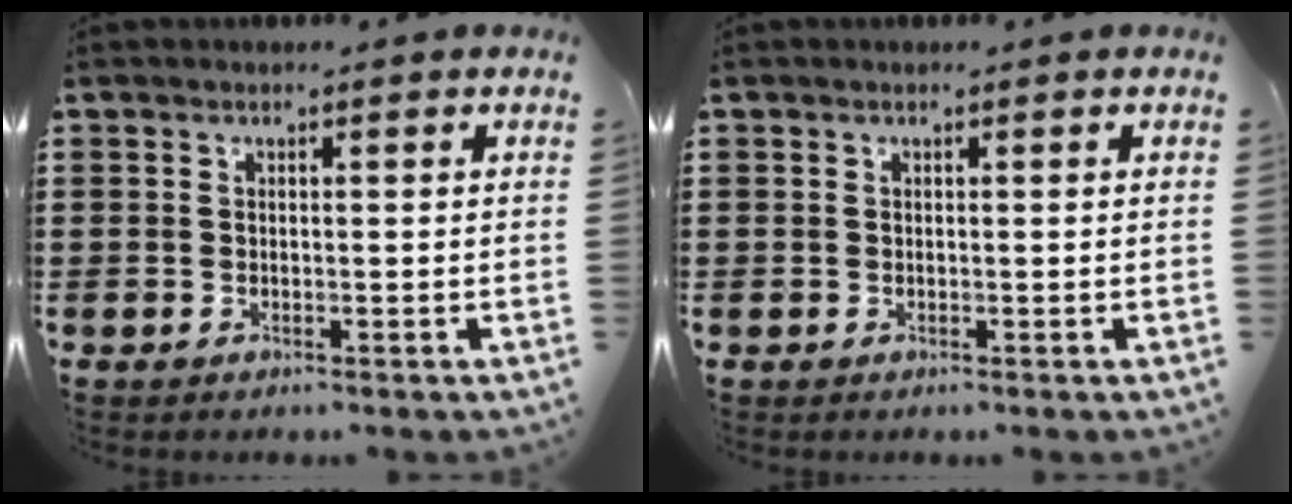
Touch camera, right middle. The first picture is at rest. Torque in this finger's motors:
{"motor_torque": [0.00, 0.00, 0.00, 0.00]}